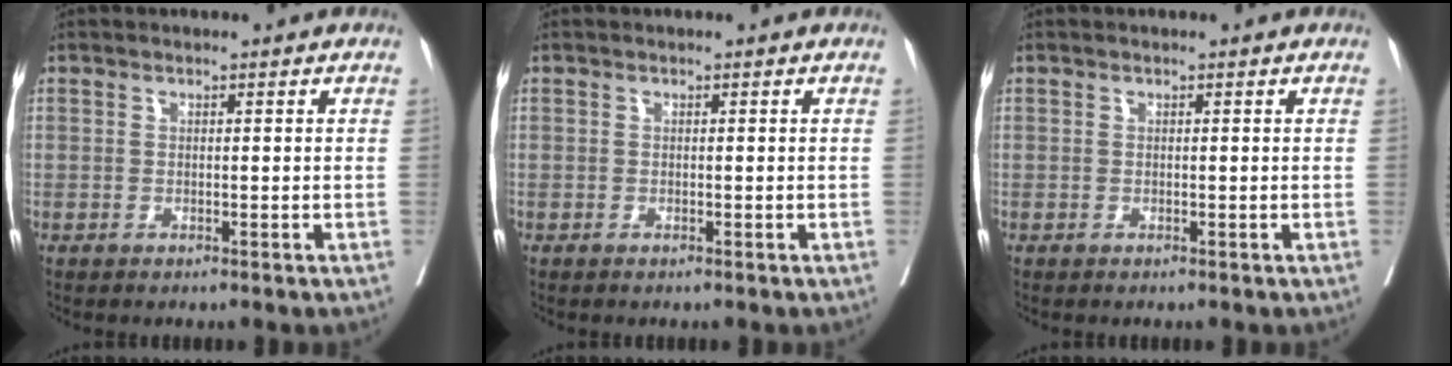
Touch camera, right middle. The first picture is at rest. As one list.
[{"total": 0.0}, {"total": 0.0}]